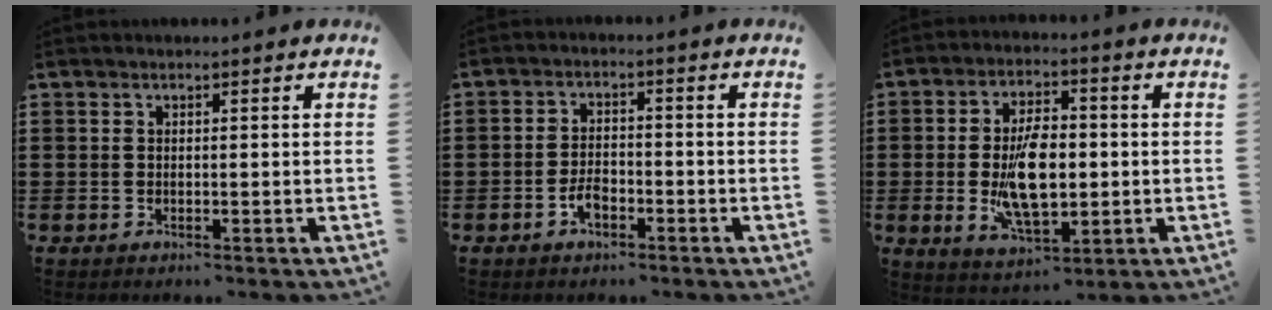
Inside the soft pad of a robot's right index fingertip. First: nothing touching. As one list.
[{"total": 3.1, "force": [-1.7, 1.6, 2.0], "torque": [-0.044, 0.001, -0.035]}, {"total": 10.4, "force": [-0.8, 5.2, 8.9], "torque": [-0.174, -0.005, -0.019]}]